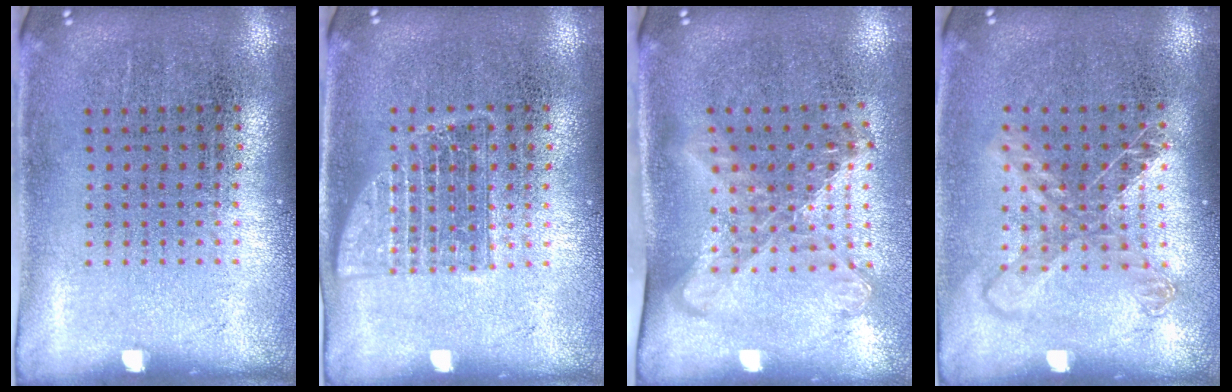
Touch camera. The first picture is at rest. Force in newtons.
{"total": 1.0, "press": 1.0, "slide": 0.2}
{"total": 1.7, "press": 1.4, "slide": 1.1}
{"total": 1.3, "press": 1.1, "slide": 0.7}